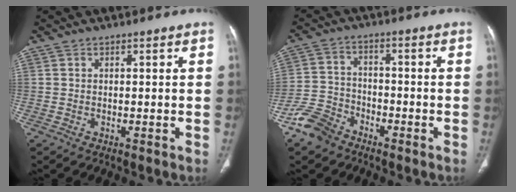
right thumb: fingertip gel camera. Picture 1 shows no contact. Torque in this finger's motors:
{"motor_torque": [1.23, 0.06, 0.25, -1.09, 0.05]}